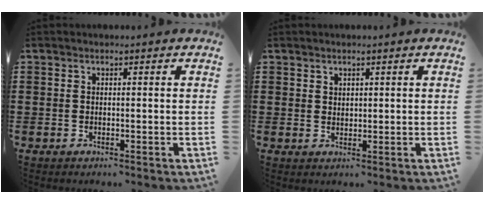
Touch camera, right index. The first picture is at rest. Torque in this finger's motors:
{"motor_torque": [-0.44, 0.33, -0.03, -0.01]}